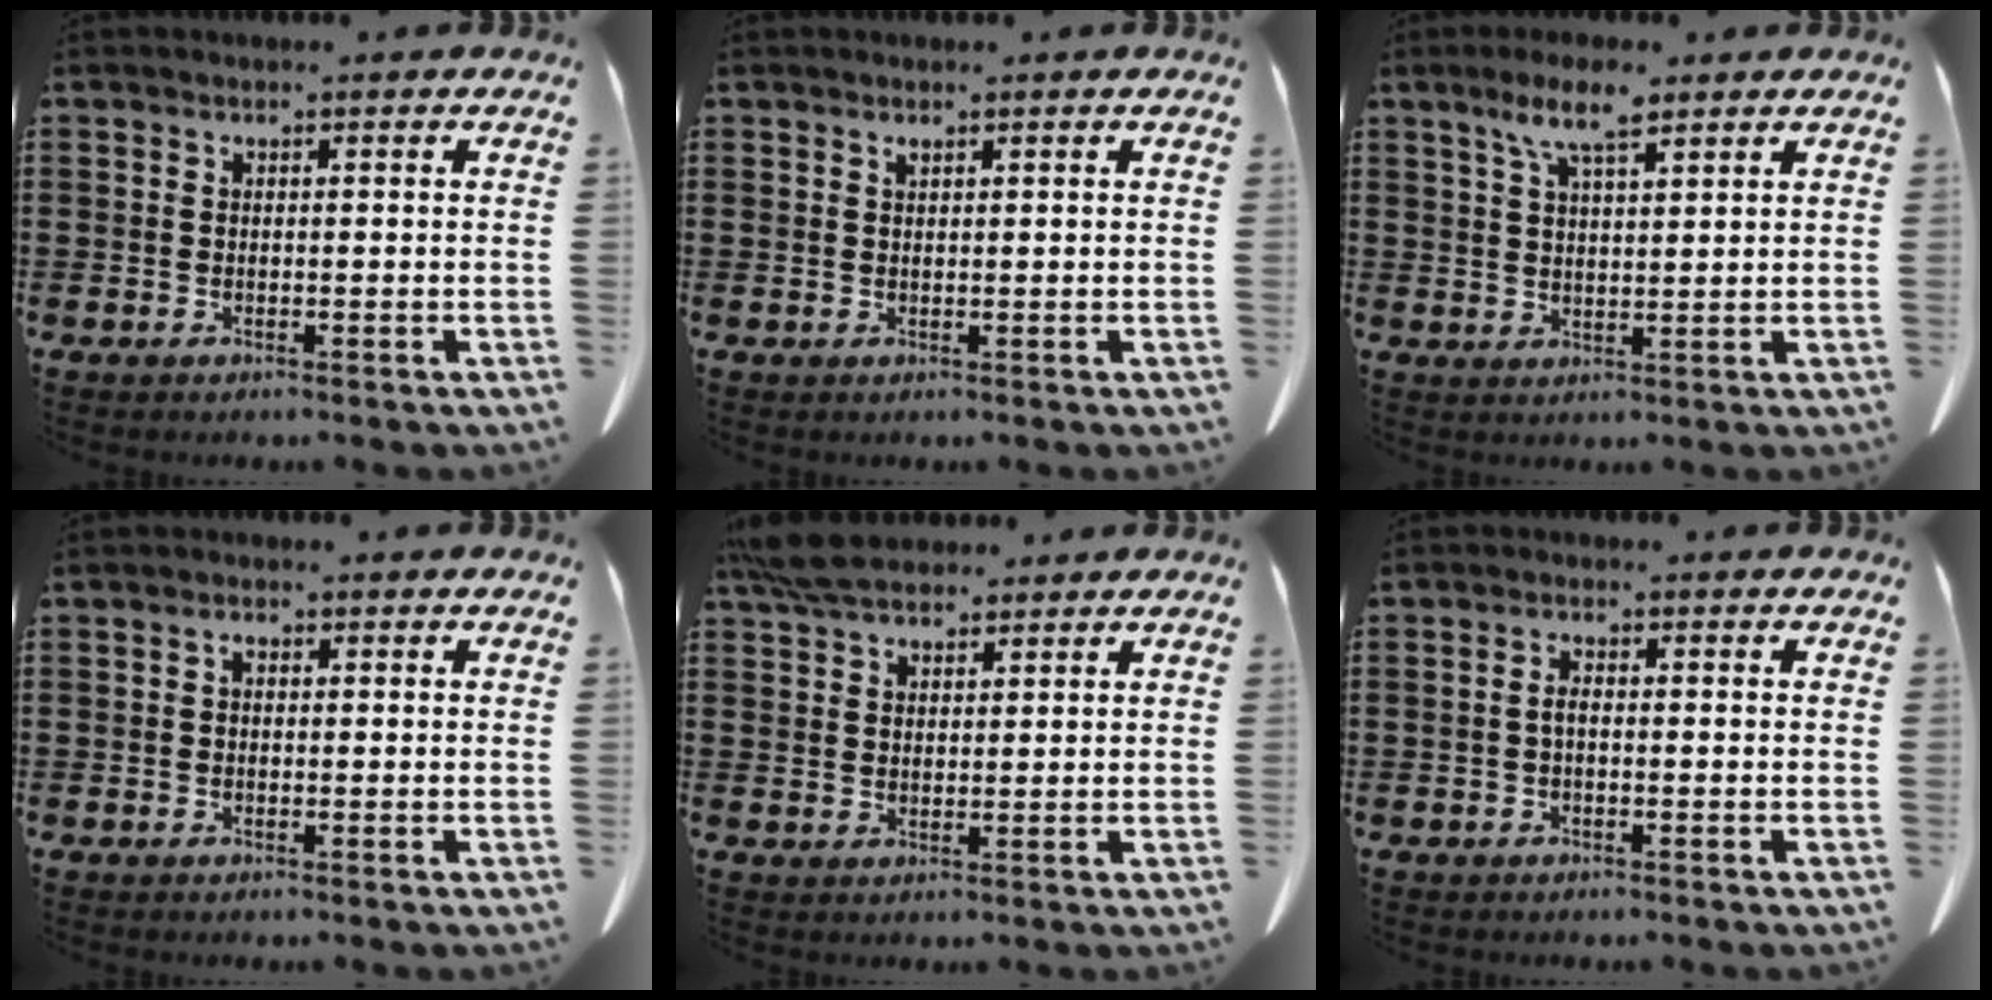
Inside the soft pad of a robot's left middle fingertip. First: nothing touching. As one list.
[{"total": 0.6, "force": [0.5, 0.1, 0.4], "torque": [-0.010, -0.003, 0.011]}, {"total": 6.6, "force": [4.2, 1.6, 4.8], "torque": [-0.104, 0.001, 0.074]}, {"total": 0.9, "force": [0.1, 0.5, 0.7], "torque": [-0.015, 0.002, 0.001]}, {"total": 6.3, "force": [5.4, 1.9, 2.7], "torque": [-0.067, -0.003, 0.103]}, {"total": 1.5, "force": [-0.3, 0.5, 1.4], "torque": [-0.027, -0.001, -0.004]}]